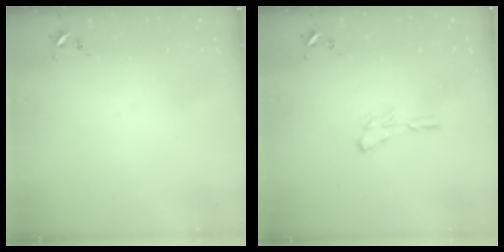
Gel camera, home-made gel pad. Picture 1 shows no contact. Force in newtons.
{"total": 4.8, "press": 4.7, "slide": 0.3}